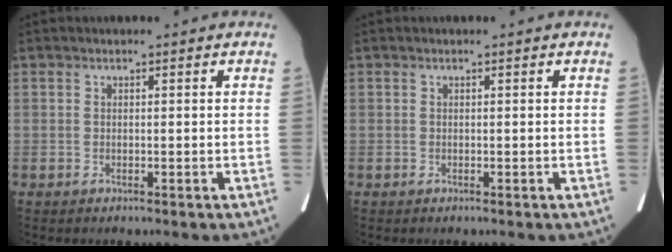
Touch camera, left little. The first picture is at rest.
{"total": 0.0}